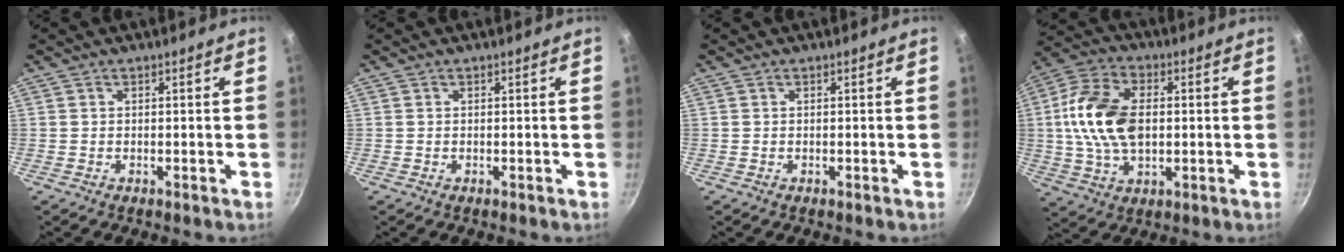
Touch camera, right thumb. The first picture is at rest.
{"total": 0.0}
{"total": 0.0}
{"total": 15.7, "force": [0.9, 9.9, 12.1], "torque": [-0.218, 0.015, 0.007]}